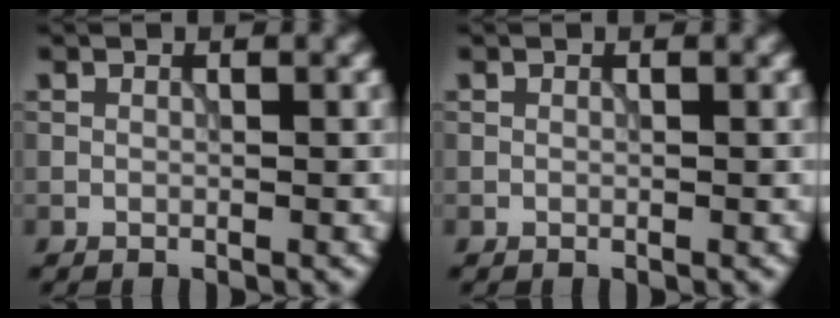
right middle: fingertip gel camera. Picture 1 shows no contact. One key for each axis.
{"total": 0.0}